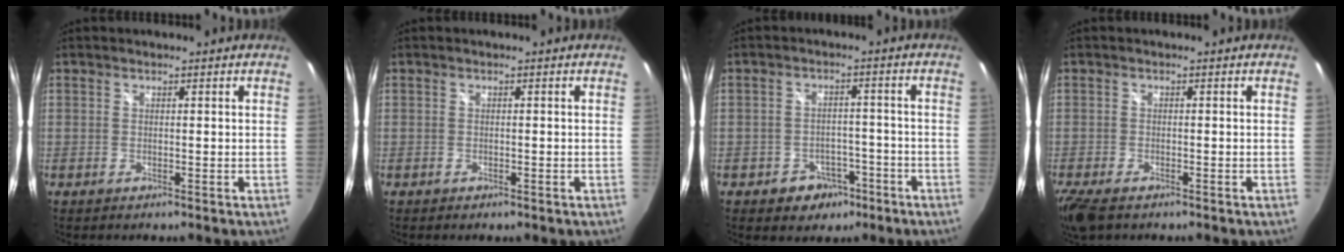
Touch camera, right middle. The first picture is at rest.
{"total": 0.8, "force": [-0.6, 0.5, 0.3], "torque": [-0.006, -0.003, -0.009]}
{"total": 6.4, "force": [-3.7, 4.9, 1.9], "torque": [-0.049, 0.015, -0.037]}
{"total": 6.3, "force": [-4.5, 2.3, 3.8], "torque": [-0.091, -0.029, -0.084]}